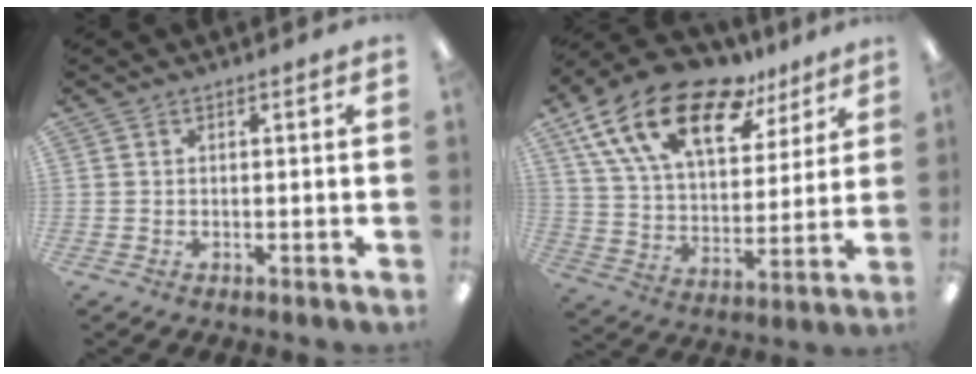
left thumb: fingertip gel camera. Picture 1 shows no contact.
{"total": 21.6, "force": [13.4, 10.7, 13.3], "torque": [-0.244, -0.068, 0.237]}